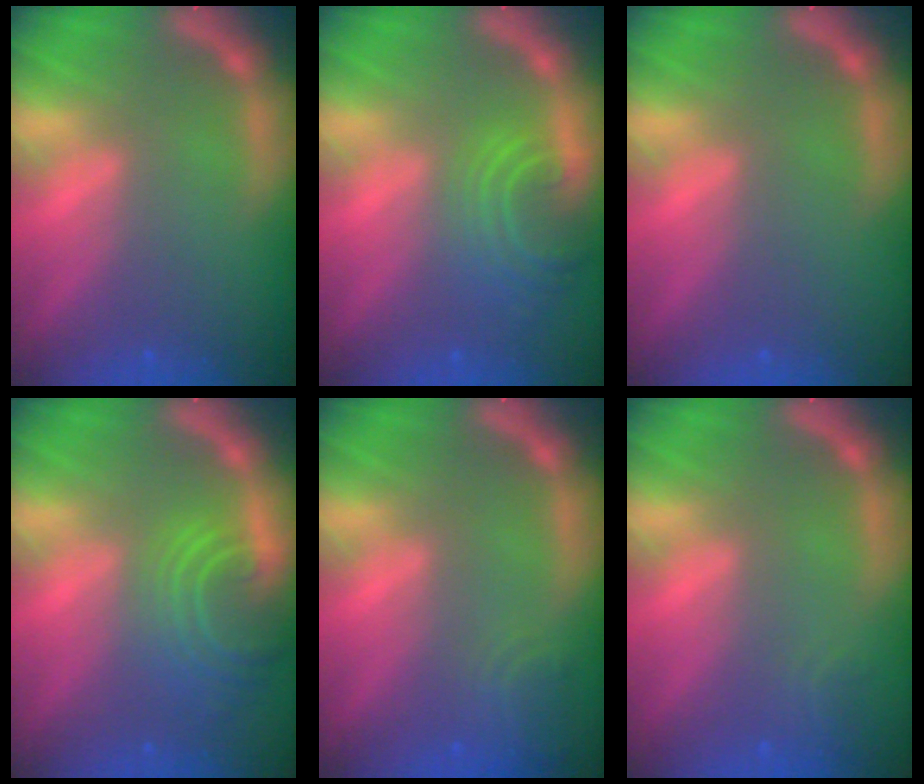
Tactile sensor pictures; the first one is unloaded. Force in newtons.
{"total": 5.5}
{"total": 0.0}
{"total": 6.6}
{"total": 2.9}
{"total": 1.4}